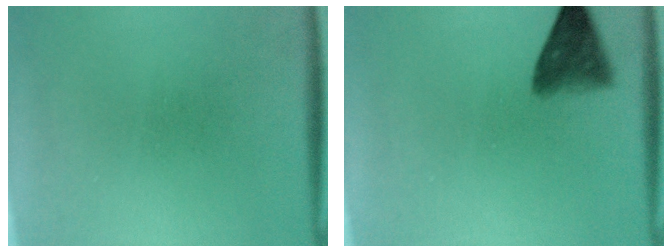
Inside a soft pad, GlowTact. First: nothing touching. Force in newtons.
{"total": 5.2}